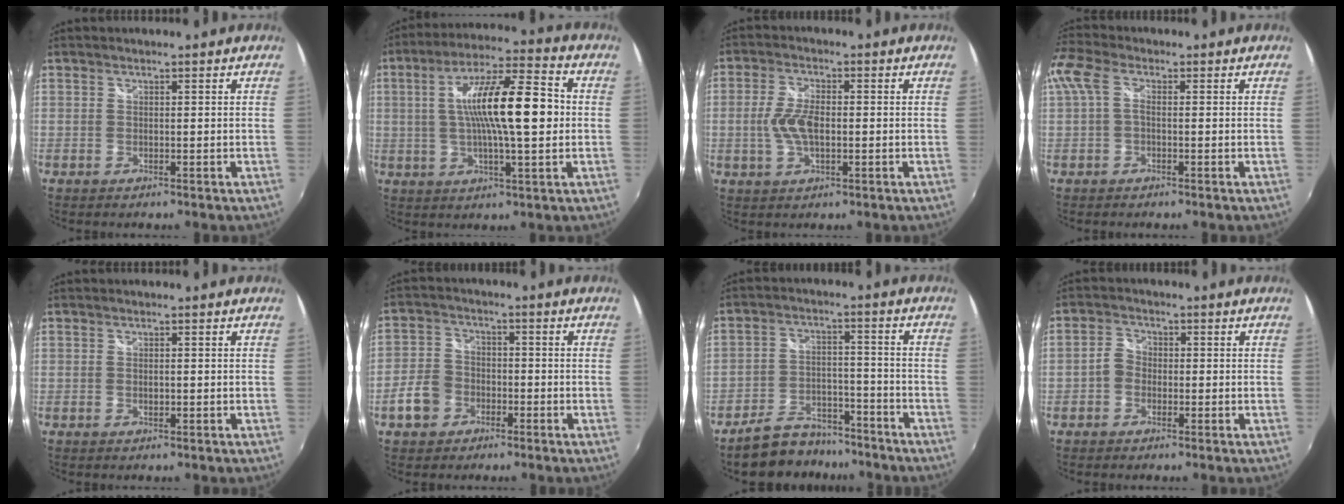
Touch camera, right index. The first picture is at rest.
{"total": 15.7, "force": [0.6, 2.9, 15.5], "torque": [-0.272, 0.015, 0.007]}
{"total": 6.2, "force": [-0.8, 2.8, 5.5], "torque": [-0.115, 0.001, -0.015]}
{"total": 6.5, "force": [-0.1, 3.9, 5.2], "torque": [-0.121, 0.015, -0.009]}
{"total": 0.6, "force": [-0.1, 0.4, 0.5], "torque": [-0.010, 0.001, -0.002]}
{"total": 6.8, "force": [-3.4, 5.3, 2.8], "torque": [-0.069, 0.016, -0.062]}
{"total": 10.1, "force": [-8.7, 4.7, 2.4], "torque": [-0.063, 0.020, -0.125]}
{"total": 3.0, "force": [-1.2, 2.4, 1.3], "torque": [-0.024, 0.011, -0.027]}